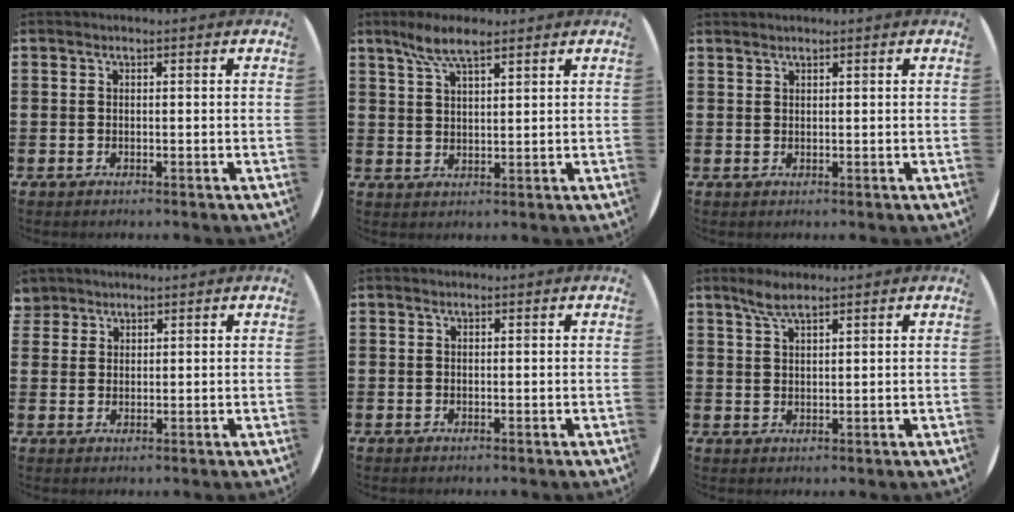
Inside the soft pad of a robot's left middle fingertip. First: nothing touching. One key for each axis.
{"total": 5.6, "fx": 4.2, "fy": 1.4, "fz": 3.5, "tx": -0.078, "ty": 0.002, "tz": 0.074}
{"total": 0.8, "fx": 0.8, "fy": 0.0, "fz": -0.2, "tx": 0.004, "ty": 0.003, "tz": 0.015}
{"total": 2.6, "fx": 2.4, "fy": 1.2, "fz": 0.1, "tx": 0.001, "ty": 0.001, "tz": 0.046}
{"total": 0.0}
{"total": 3.1, "fx": 2.5, "fy": 0.6, "fz": 1.8, "tx": -0.038, "ty": 0.005, "tz": 0.045}